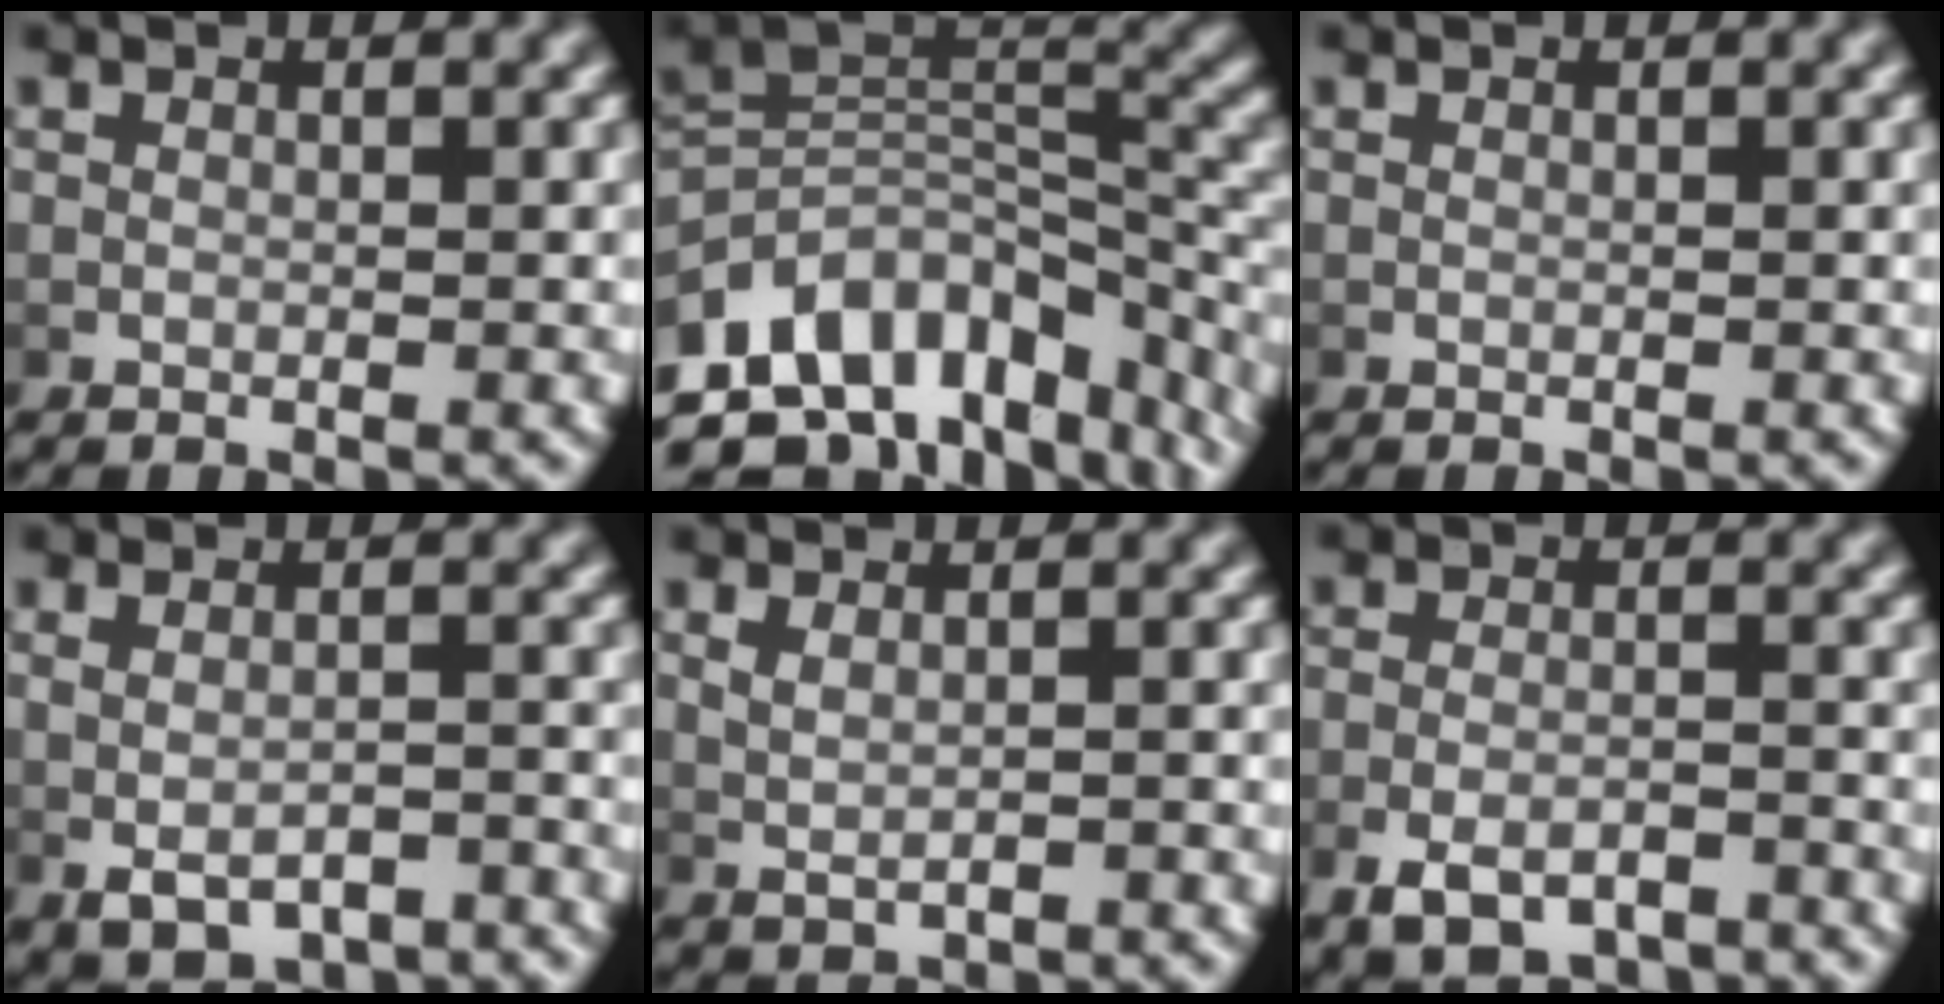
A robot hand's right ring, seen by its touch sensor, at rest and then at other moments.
{"total": 13.1, "force": [-5.3, 8.7, 8.2], "torque": [-0.154, -0.035, -0.065]}
{"total": 0.0}
{"total": 3.8, "force": [-2.1, 2.1, 2.4], "torque": [-0.048, -0.017, -0.020]}
{"total": 1.4, "force": [0.2, 0.7, 1.2], "torque": [-0.021, -0.003, 0.016]}
{"total": 4.6, "force": [-3.4, 2.2, 2.2], "torque": [-0.038, -0.012, -0.049]}